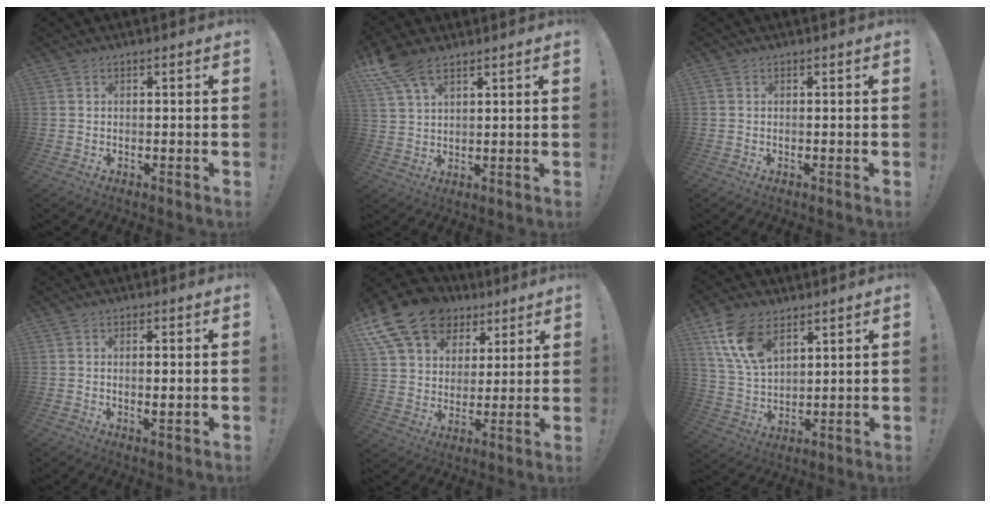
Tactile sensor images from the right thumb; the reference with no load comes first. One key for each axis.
{"total": 9.4, "fx": 6.5, "fy": 4.2, "fz": 5.4, "tx": -0.101, "ty": -0.025, "tz": 0.125}
{"total": 0.0}
{"total": 2.4, "fx": 0.3, "fy": 0.3, "fz": 2.4, "tx": -0.032, "ty": -0.008, "tz": 0.003}
{"total": 18.9, "fx": 11.2, "fy": 12.6, "fz": 8.4, "tx": -0.142, "ty": -0.063, "tz": 0.218}
{"total": 13.7, "fx": 7.8, "fy": 7.9, "fz": 8.1, "tx": -0.167, "ty": -0.030, "tz": 0.149}